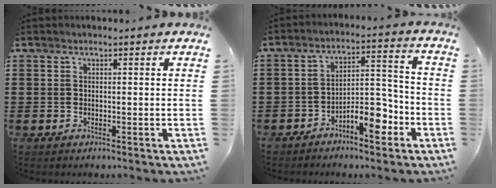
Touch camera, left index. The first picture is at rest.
{"total": 7.5, "force": [-4.6, 2.8, 5.1], "torque": [-0.080, 0.020, -0.081]}